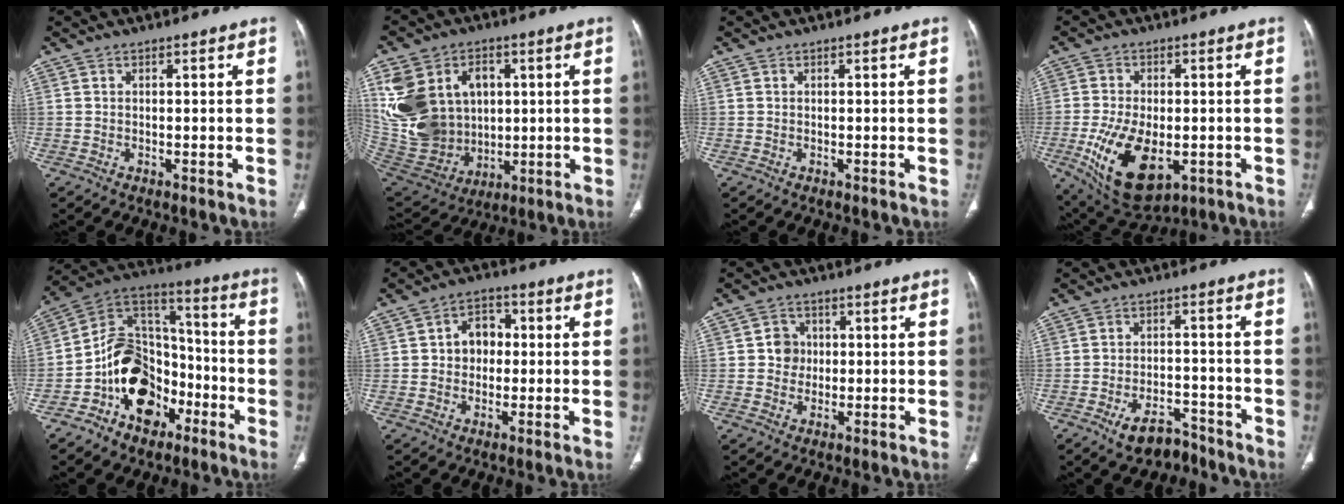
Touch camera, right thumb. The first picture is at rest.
{"total": 23.3, "force": [4.9, 18.0, 13.9], "torque": [-0.279, 0.010, 0.123]}
{"total": 0.0}
{"total": 14.7, "force": [-4.0, 8.1, 11.5], "torque": [-0.202, -0.005, -0.046]}
{"total": 17.6, "force": [-7.5, 12.3, 10.2], "torque": [-0.128, 0.087, -0.133]}
{"total": 6.5, "force": [0.5, 5.2, 3.9], "torque": [-0.029, 0.015, -0.001]}
{"total": 4.0, "force": [0.3, 3.8, 1.4], "torque": [0.003, 0.007, 0.001]}
{"total": 7.3, "force": [-5.3, 3.8, 3.4], "torque": [-0.046, 0.040, -0.079]}